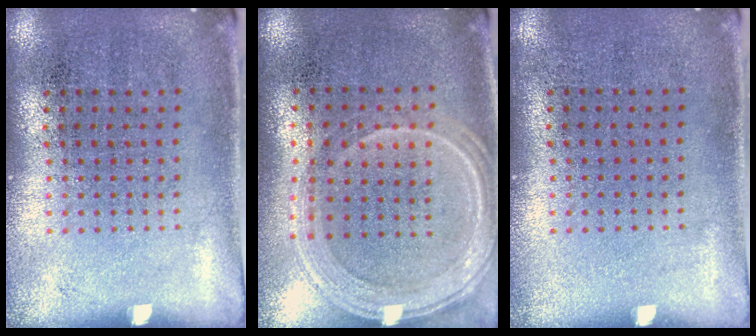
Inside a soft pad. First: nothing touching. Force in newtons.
{"total": 1.2, "press": 1.1, "slide": 0.3}
{"total": 0.0}